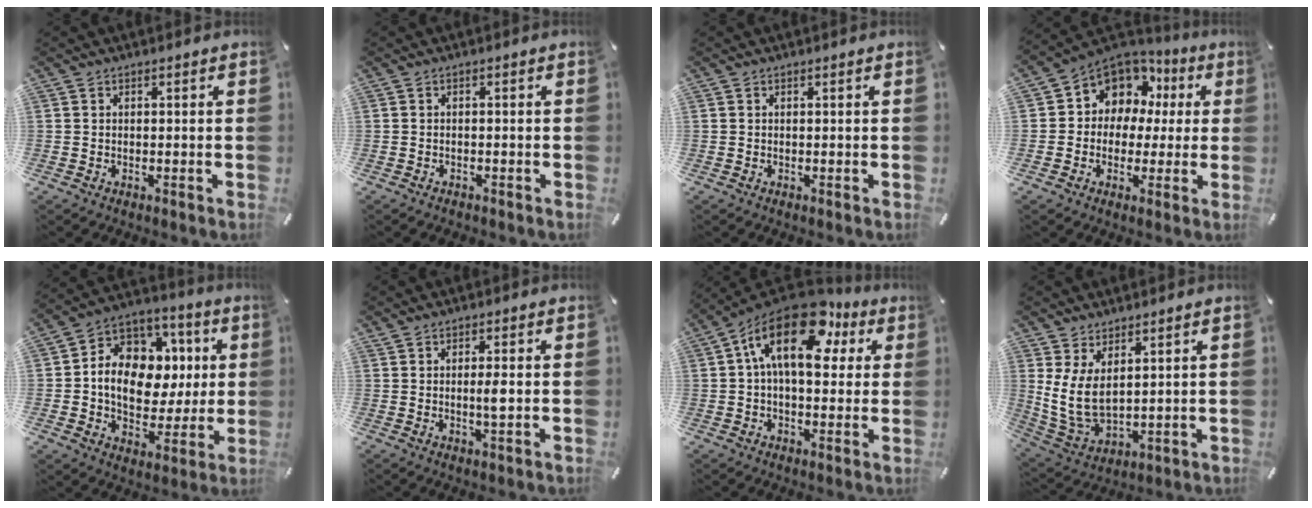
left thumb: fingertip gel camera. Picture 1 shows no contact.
{"total": 1.0, "force": [-0.7, 0.5, 0.4], "torque": [-0.008, 0.002, -0.016]}
{"total": 0.0}
{"total": 9.2, "force": [2.3, 8.5, 2.6], "torque": [-0.063, -0.013, 0.049]}
{"total": 13.4, "force": [0.0, 11.3, 7.3], "torque": [-0.129, -0.001, 0.006]}
{"total": 2.8, "force": [0.3, 0.3, 2.8], "torque": [-0.054, -0.006, 0.003]}
{"total": 18.3, "force": [6.9, 9.5, 14.0], "torque": [-0.235, -0.032, 0.114]}
{"total": 8.9, "force": [3.4, 5.0, 6.5], "torque": [-0.158, -0.022, 0.066]}